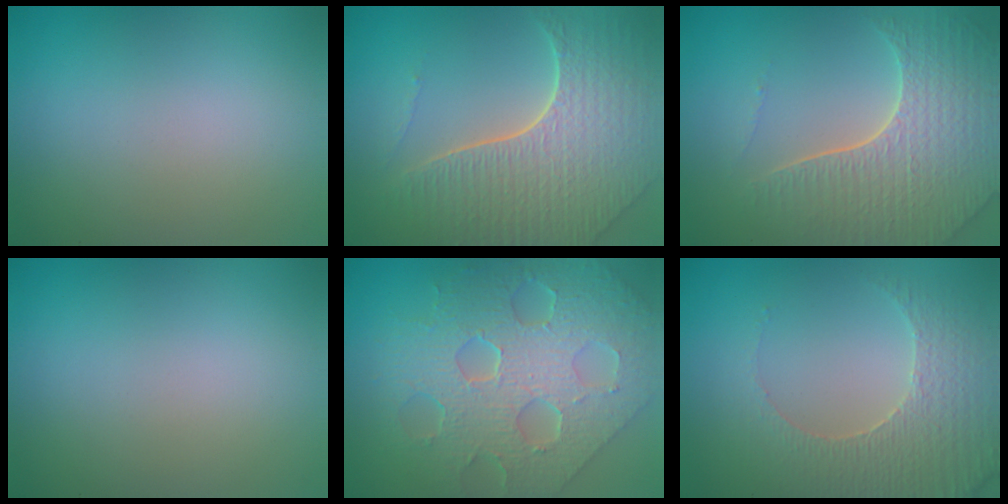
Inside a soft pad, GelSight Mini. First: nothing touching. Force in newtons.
{"total": 7.3, "press": 5.2, "slide": 5.1}
{"total": 6.5, "press": 5.0, "slide": 4.2}
{"total": 0.0}
{"total": 9.7, "press": 6.8, "slide": 6.9}
{"total": 3.9, "press": 3.8, "slide": 1.0}